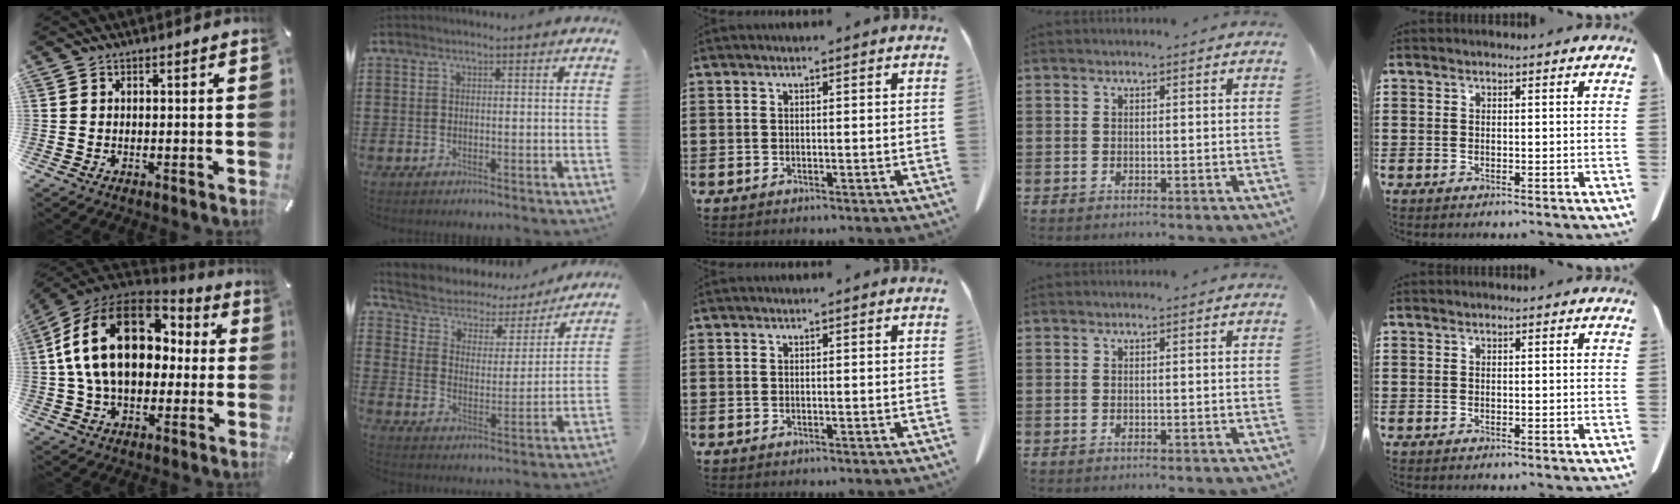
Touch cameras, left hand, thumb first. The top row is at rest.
{"thumb": {"total": 22.6, "force": [3.3, 15.3, 16.3], "torque": [-0.333, 0.013, 0.053]}, "index": {"total": 4.2, "force": [3.8, 1.9, 0.5], "torque": [-0.037, -0.028, 0.057]}}